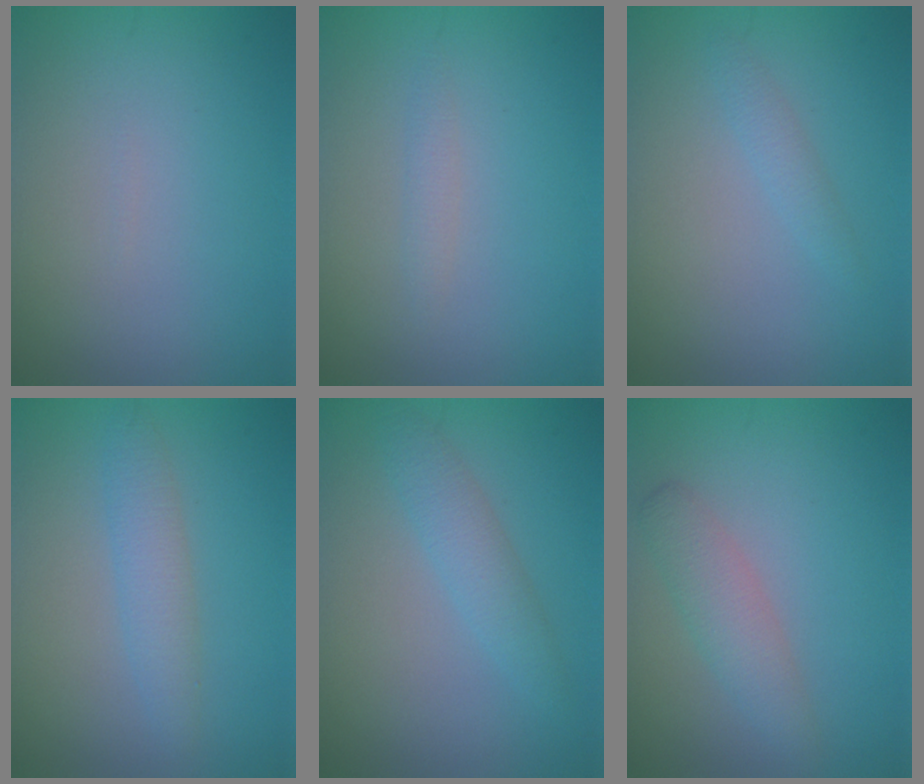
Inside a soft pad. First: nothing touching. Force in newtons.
{"total": 0.9, "press": 0.9, "slide": 0.0}
{"total": 1.1, "press": 1.1, "slide": 0.1}
{"total": 2.5, "press": 2.5, "slide": 0.1}
{"total": 2.4, "press": 2.4, "slide": 0.1}
{"total": 2.8, "press": 2.8, "slide": 0.1}